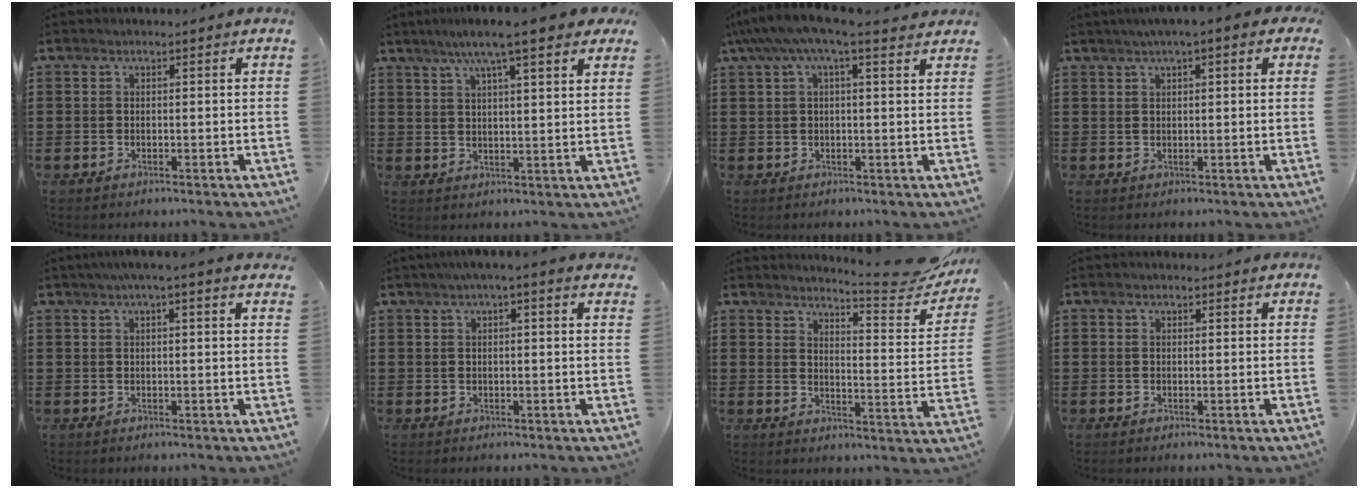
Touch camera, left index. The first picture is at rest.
{"total": 7.6, "force": [5.7, 0.7, 5.0], "torque": [-0.105, -0.004, 0.097]}
{"total": 5.5, "force": [3.6, 1.0, 4.1], "torque": [-0.091, 0.000, 0.062]}
{"total": 2.6, "force": [1.4, 0.4, 2.2], "torque": [-0.044, 0.004, 0.023]}
{"total": 2.8, "force": [2.2, -0.2, 1.7], "torque": [-0.039, 0.003, 0.039]}
{"total": 2.4, "force": [1.8, 0.0, 1.7], "torque": [-0.038, 0.003, 0.032]}
{"total": 7.0, "force": [6.3, 0.0, 3.1], "torque": [-0.046, -0.051, 0.102]}
{"total": 1.2, "force": [1.1, 0.5, 0.1], "torque": [-0.004, 0.003, 0.022]}